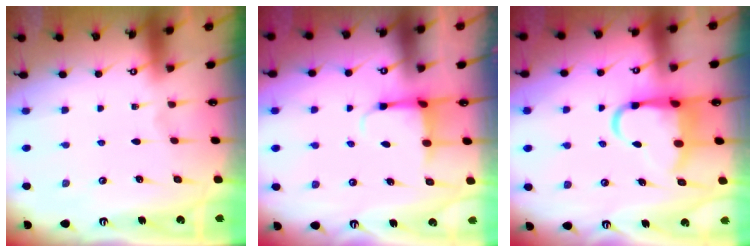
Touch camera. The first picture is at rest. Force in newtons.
{"total": 3.9, "press": 3.7, "slide": 1.3}
{"total": 9.8, "press": 9.6, "slide": 2.1}